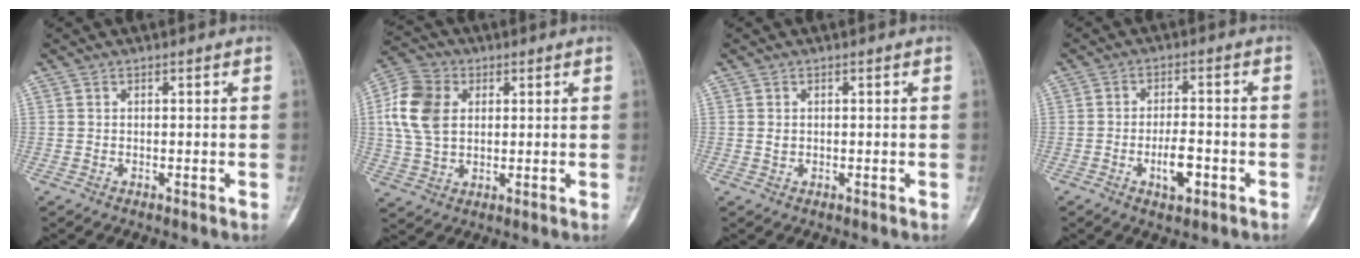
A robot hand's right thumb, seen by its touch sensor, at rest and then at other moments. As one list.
[{"total": 11.7, "force": [1.9, 8.5, 7.9], "torque": [-0.152, 0.006, 0.034]}, {"total": 0.8, "force": [0.1, 0.7, 0.5], "torque": [-0.008, 0.000, 0.004]}, {"total": 5.8, "force": [-2.3, 2.4, 4.8], "torque": [-0.077, 0.012, -0.034]}]